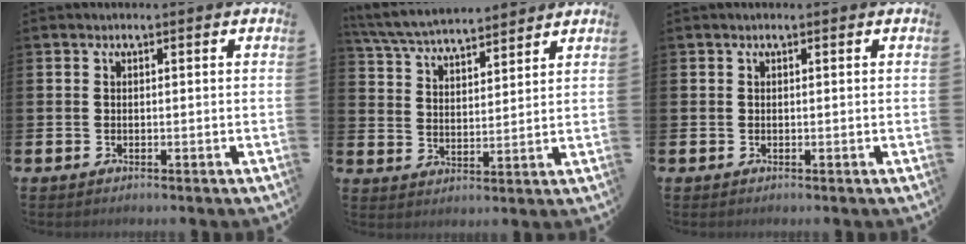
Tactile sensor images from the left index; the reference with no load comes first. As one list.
[{"total": 5.9, "force": [5.8, 0.7, 1.0], "torque": [-0.047, -0.032, 0.103]}, {"total": 0.0}]